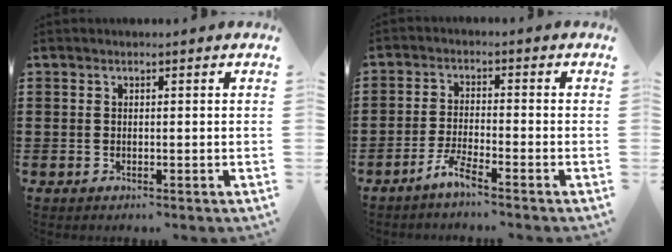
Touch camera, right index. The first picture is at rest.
{"total": 3.5, "force": [-2.9, 0.0, 1.9], "torque": [-0.049, -0.002, -0.057]}